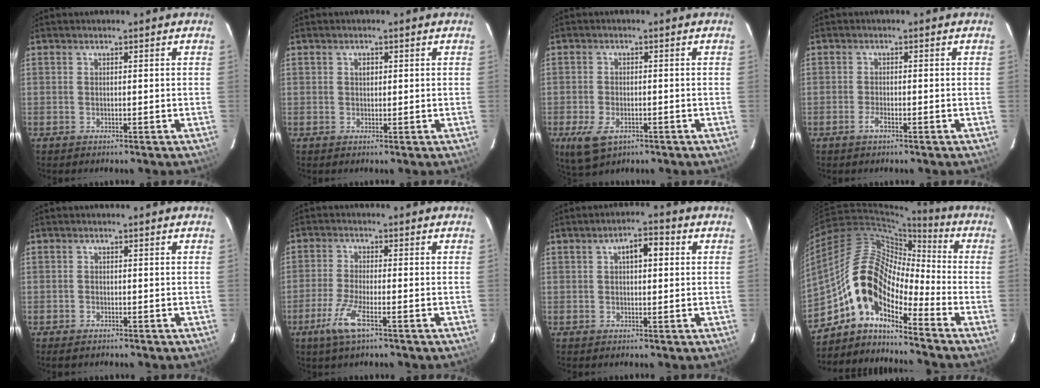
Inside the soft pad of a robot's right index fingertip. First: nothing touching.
{"total": 1.2, "force": [0.3, 1.0, 0.6], "torque": [-0.009, 0.005, 0.005]}
{"total": 6.5, "force": [-3.2, 3.7, 4.3], "torque": [-0.103, -0.019, -0.054]}
{"total": 1.8, "force": [-1.1, 0.5, 1.3], "torque": [-0.029, -0.002, -0.022]}
{"total": 1.2, "force": [-1.0, 0.6, 0.3], "torque": [-0.009, -0.003, -0.019]}
{"total": 6.5, "force": [-3.6, 0.9, 5.3], "torque": [-0.122, -0.012, -0.071]}
{"total": 4.5, "force": [1.1, 2.1, 3.8], "torque": [-0.058, 0.016, 0.019]}
{"total": 14.6, "force": [-7.8, 6.4, 10.6], "torque": [-0.172, 0.009, -0.167]}